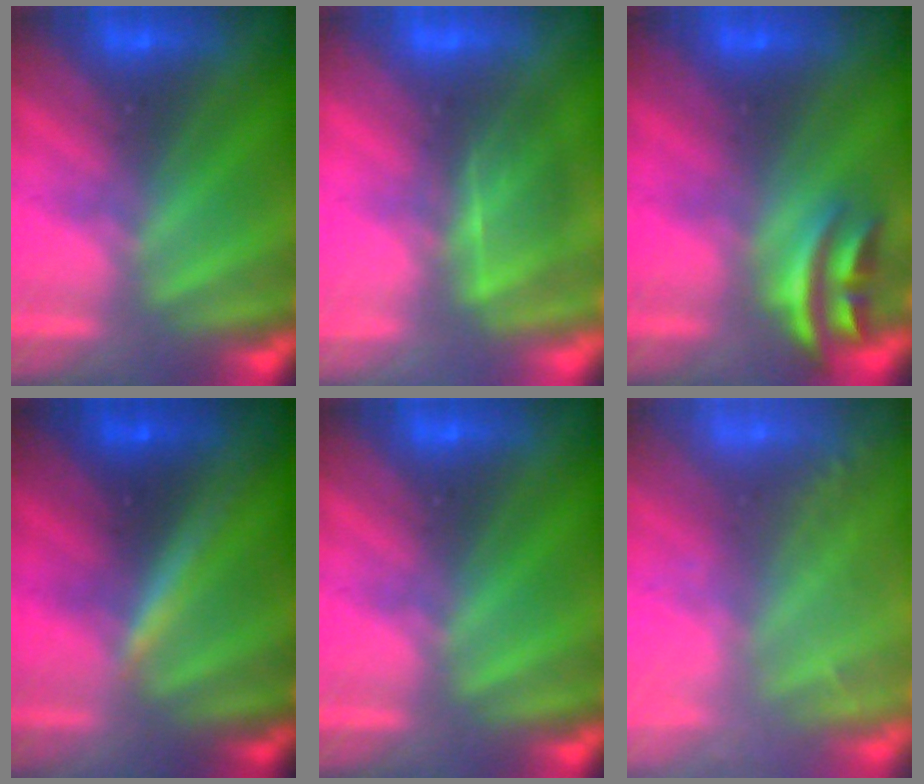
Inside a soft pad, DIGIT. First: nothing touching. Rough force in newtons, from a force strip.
{"total": 4.8}
{"total": 2.7}
{"total": 3.5}
{"total": 0.0}
{"total": 1.6}